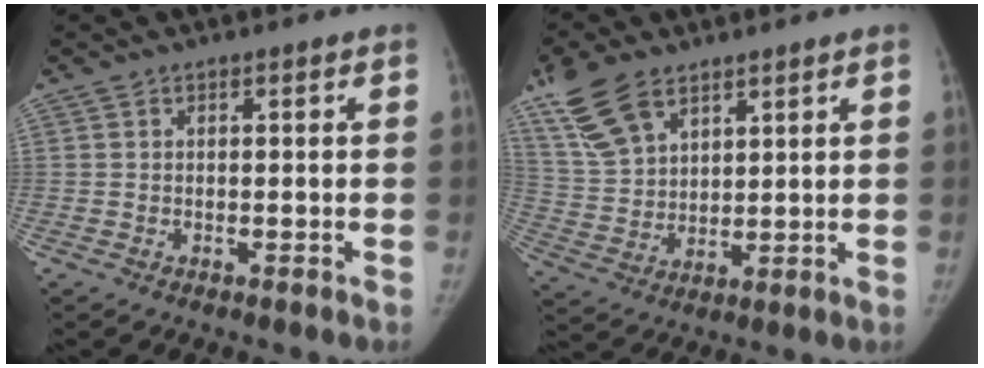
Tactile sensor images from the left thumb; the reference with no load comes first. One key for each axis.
{"total": 12.1, "fx": 7.7, "fy": 6.5, "fz": 6.6, "tx": -0.119, "ty": -0.020, "tz": 0.160}